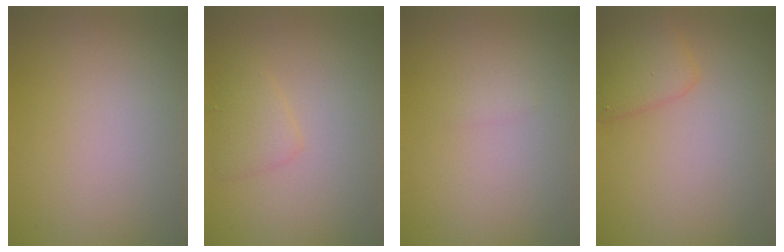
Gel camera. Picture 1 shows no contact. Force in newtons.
{"total": 1.8, "press": 1.8, "slide": 0.1}
{"total": 0.5, "press": 0.5, "slide": 0.0}
{"total": 2.5, "press": 2.5, "slide": 0.2}